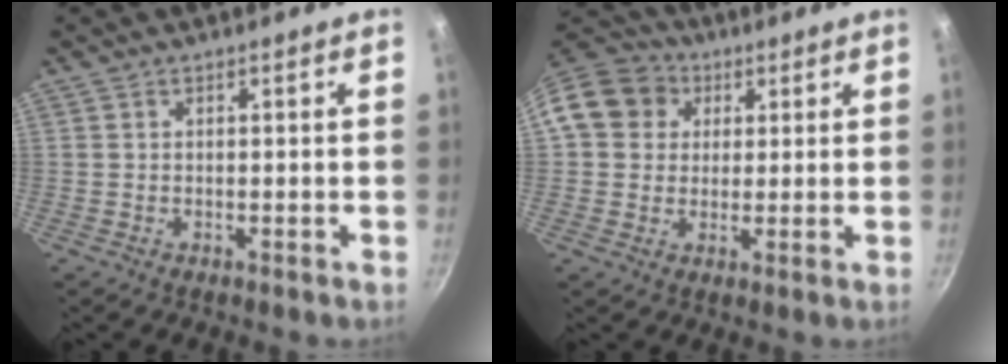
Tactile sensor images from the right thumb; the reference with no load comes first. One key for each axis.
{"total": 12.8, "fx": 3.4, "fy": 11.1, "fz": 5.3, "tx": -0.089, "ty": 0.028, "tz": 0.045}